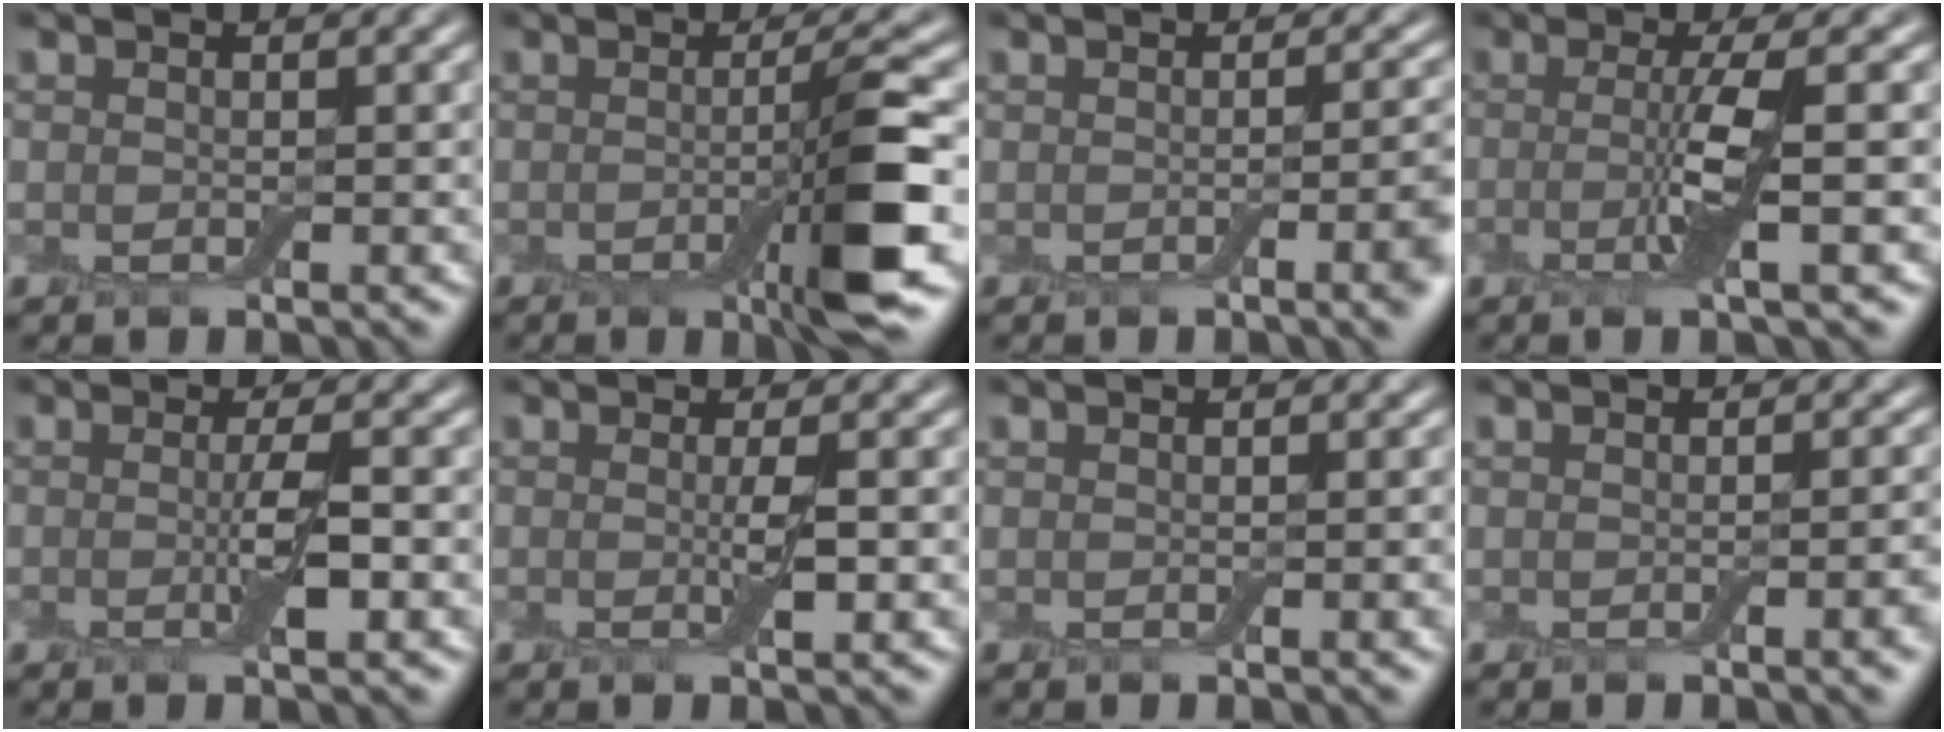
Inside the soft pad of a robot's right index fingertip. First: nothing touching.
{"total": 6.2, "force": [-1.6, 0.6, 6.0], "torque": [-0.087, 0.000, -0.032]}
{"total": 3.7, "force": [-1.2, 1.0, 3.4], "torque": [-0.035, -0.006, -0.017]}
{"total": 3.8, "force": [-0.3, 0.4, 3.7], "torque": [-0.071, -0.006, -0.012]}
{"total": 2.6, "force": [-0.2, 0.1, 2.6], "torque": [-0.050, -0.005, -0.008]}
{"total": 1.7, "force": [-0.1, -0.1, 1.7], "torque": [-0.037, -0.005, -0.004]}
{"total": 1.1, "force": [-0.1, 0.2, 1.0], "torque": [-0.012, -0.001, -0.001]}
{"total": 2.5, "force": [-0.8, 0.6, 2.3], "torque": [-0.027, -0.004, -0.011]}